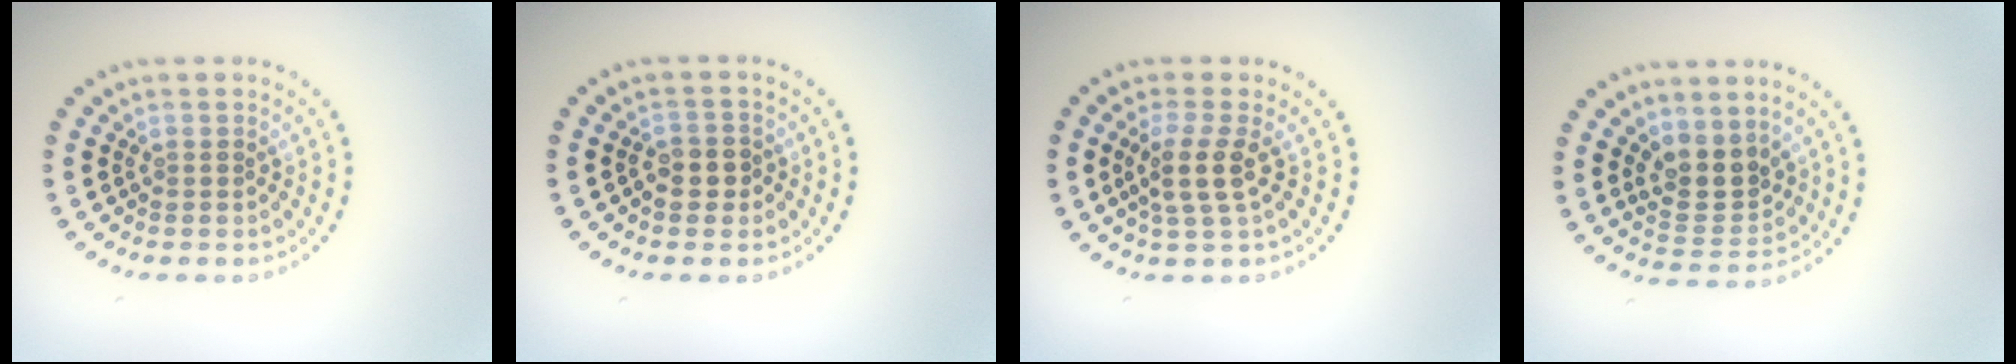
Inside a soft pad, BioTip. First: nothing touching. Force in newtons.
{"total": 1.6, "press": 1.5, "slide": 0.4}
{"total": 2.8, "press": 2.3, "slide": 1.6}
{"total": 3.4, "press": 3.0, "slide": 1.6}